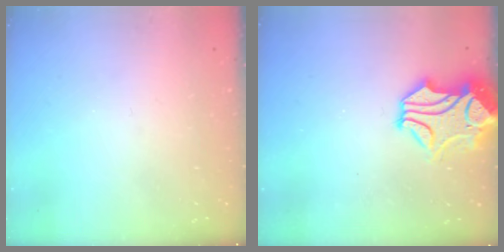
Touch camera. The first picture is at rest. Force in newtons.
{"total": 2.4, "press": 2.1, "slide": 1.3}